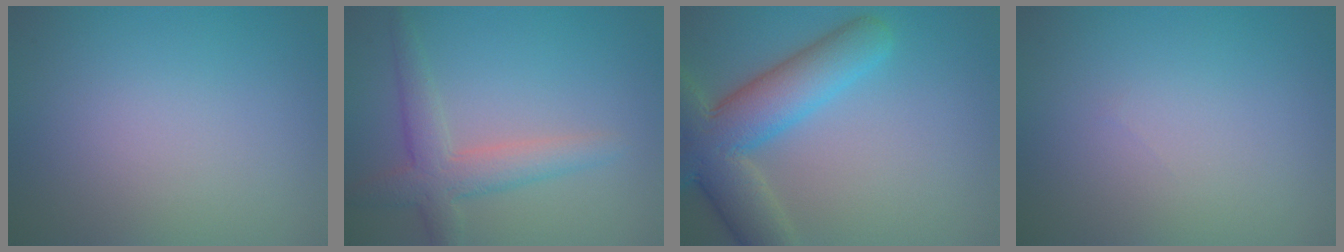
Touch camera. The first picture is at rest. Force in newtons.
{"total": 3.9, "press": 3.9, "slide": 0.2}
{"total": 8.7, "press": 8.7, "slide": 0.6}
{"total": 0.0}